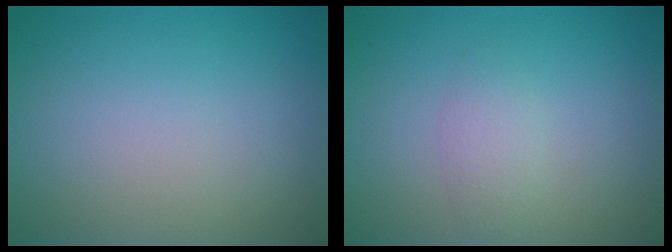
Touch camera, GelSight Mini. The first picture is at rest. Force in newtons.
{"total": 1.5, "press": 1.5, "slide": 0.0}